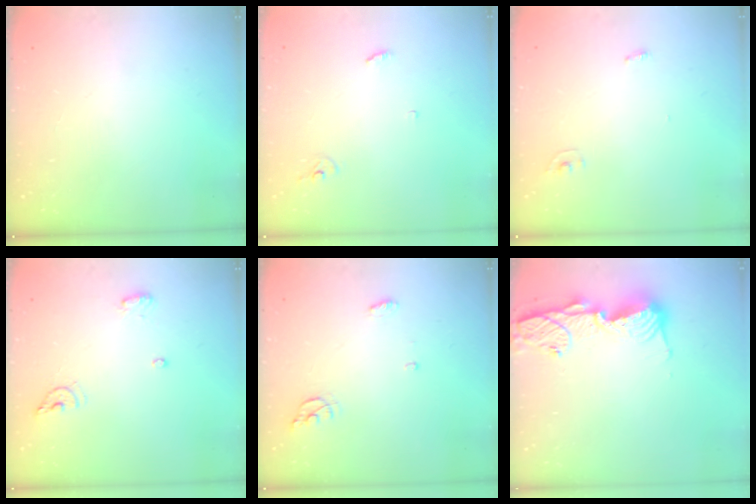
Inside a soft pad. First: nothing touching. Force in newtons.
{"total": 2.9, "press": 2.9, "slide": 0.2}
{"total": 2.4, "press": 2.4, "slide": 0.2}
{"total": 6.8, "press": 6.7, "slide": 1.2}
{"total": 5.2, "press": 5.2, "slide": 0.2}
{"total": 14.3, "press": 14.2, "slide": 1.3}